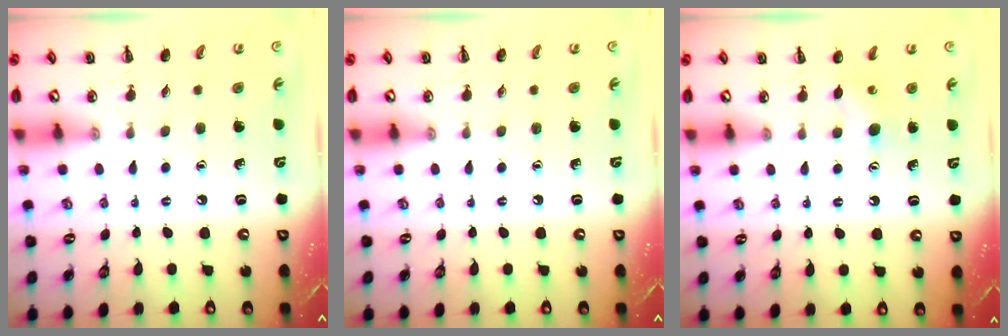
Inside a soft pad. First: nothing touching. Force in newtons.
{"total": 0.0}
{"total": 4.9, "press": 4.7, "slide": 1.1}